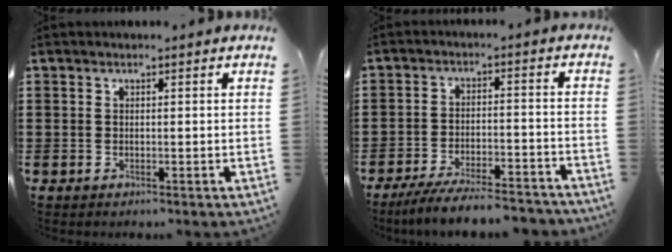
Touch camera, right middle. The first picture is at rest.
{"total": 6.6, "force": [-6.1, 0.2, 2.6], "torque": [-0.049, -0.006, -0.114]}